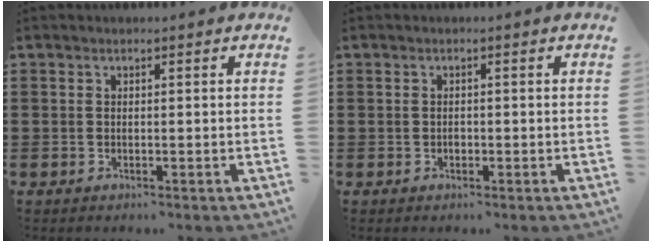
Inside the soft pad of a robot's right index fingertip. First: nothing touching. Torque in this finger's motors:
{"motor_torque": [-0.93, 1.21, -0.01, 0.02]}